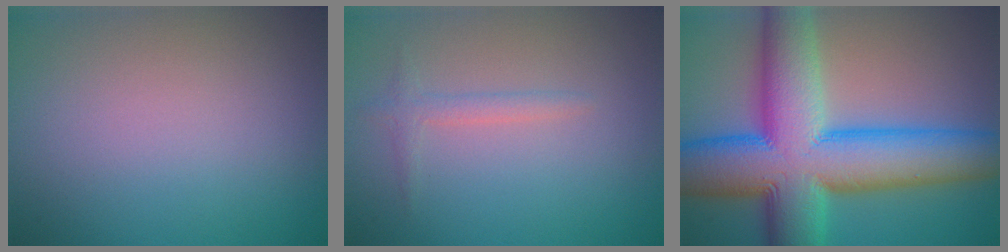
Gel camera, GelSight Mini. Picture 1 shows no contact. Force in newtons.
{"total": 1.3, "press": 1.3, "slide": 0.0}
{"total": 15.4, "press": 15.4, "slide": 0.3}